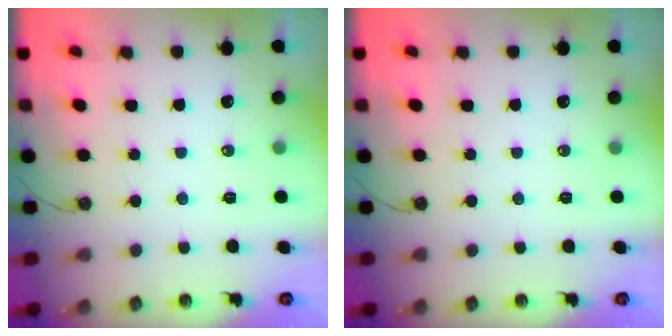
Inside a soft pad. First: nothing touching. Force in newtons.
{"total": 0.0}